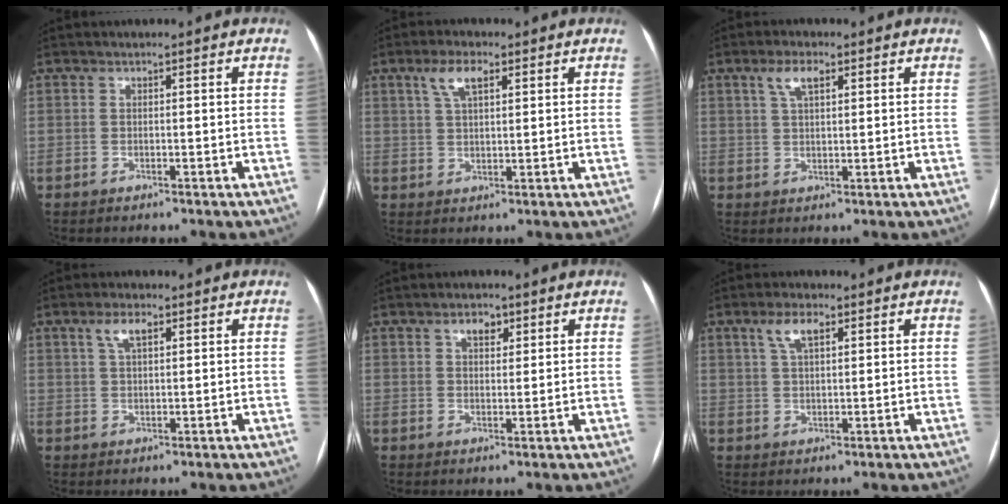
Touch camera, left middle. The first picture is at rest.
{"total": 4.8, "force": [2.5, 1.7, 3.8], "torque": [-0.080, 0.011, 0.050]}
{"total": 4.0, "force": [2.0, 1.4, 3.1], "torque": [-0.066, 0.010, 0.041]}
{"total": 3.5, "force": [1.8, 1.2, 2.8], "torque": [-0.058, 0.010, 0.036]}
{"total": 3.0, "force": [1.7, 1.7, 1.8], "torque": [-0.030, 0.007, 0.027]}
{"total": 4.4, "force": [2.3, 1.5, 3.4], "torque": [-0.073, 0.011, 0.046]}